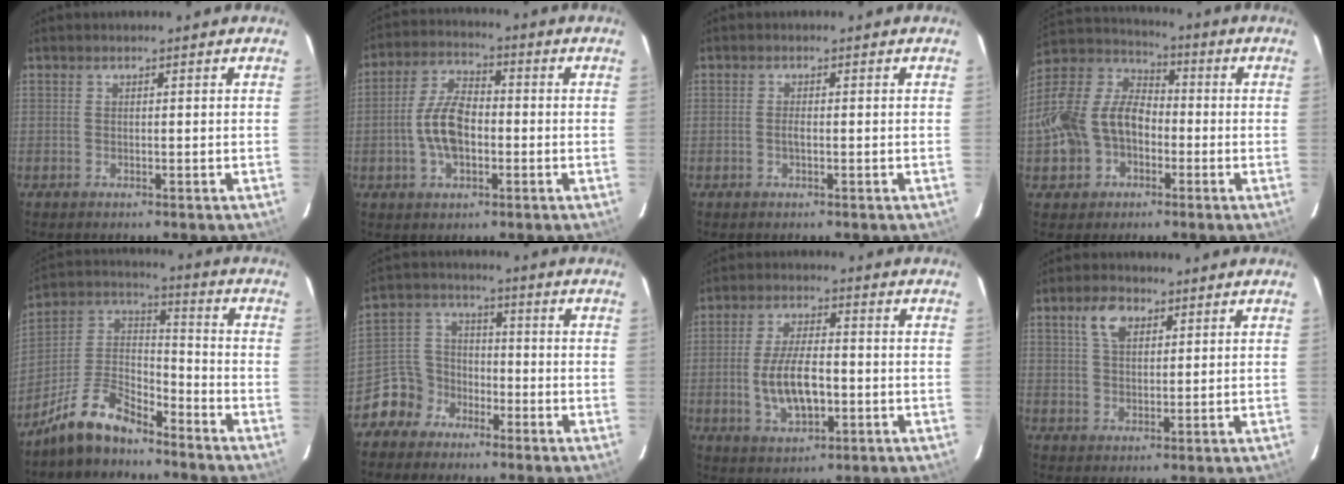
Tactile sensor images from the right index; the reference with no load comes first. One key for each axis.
{"total": 9.0, "fx": -1.7, "fy": 4.9, "fz": 7.4, "tx": -0.150, "ty": 0.012, "tz": -0.028}
{"total": 1.0, "fx": -0.3, "fy": 0.2, "fz": 0.9, "tx": -0.019, "ty": -0.001, "tz": -0.006}
{"total": 18.7, "fx": -4.7, "fy": 14.5, "fz": 10.7, "tx": -0.273, "ty": 0.035, "tz": -0.084}
{"total": 12.3, "fx": -9.5, "fy": 5.0, "fz": 6.0, "tx": -0.140, "ty": 0.036, "tz": -0.183}
{"total": 7.7, "fx": -5.1, "fy": 5.7, "fz": 0.3, "tx": -0.019, "ty": 0.035, "tz": -0.107}
{"total": 10.0, "fx": -1.9, "fy": 4.5, "fz": 8.8, "tx": -0.173, "ty": -0.004, "tz": -0.029}
{"total": 5.5, "fx": 2.6, "fy": 3.2, "fz": 3.6, "tx": -0.068, "ty": 0.015, "tz": 0.048}